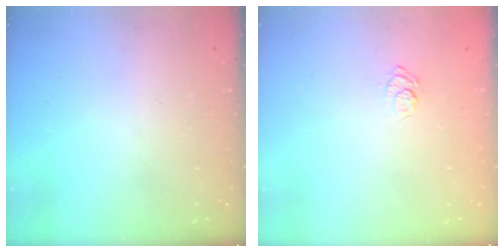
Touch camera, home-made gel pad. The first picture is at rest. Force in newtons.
{"total": 4.6, "press": 4.4, "slide": 1.3}